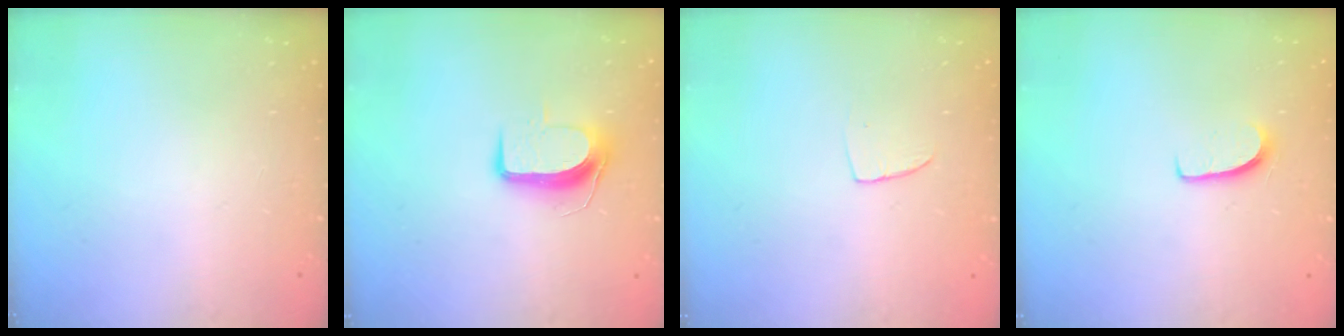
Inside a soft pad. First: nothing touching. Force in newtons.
{"total": 9.2, "press": 9.2, "slide": 0.7}
{"total": 3.1, "press": 3.1, "slide": 0.2}
{"total": 5.8, "press": 5.8, "slide": 0.5}